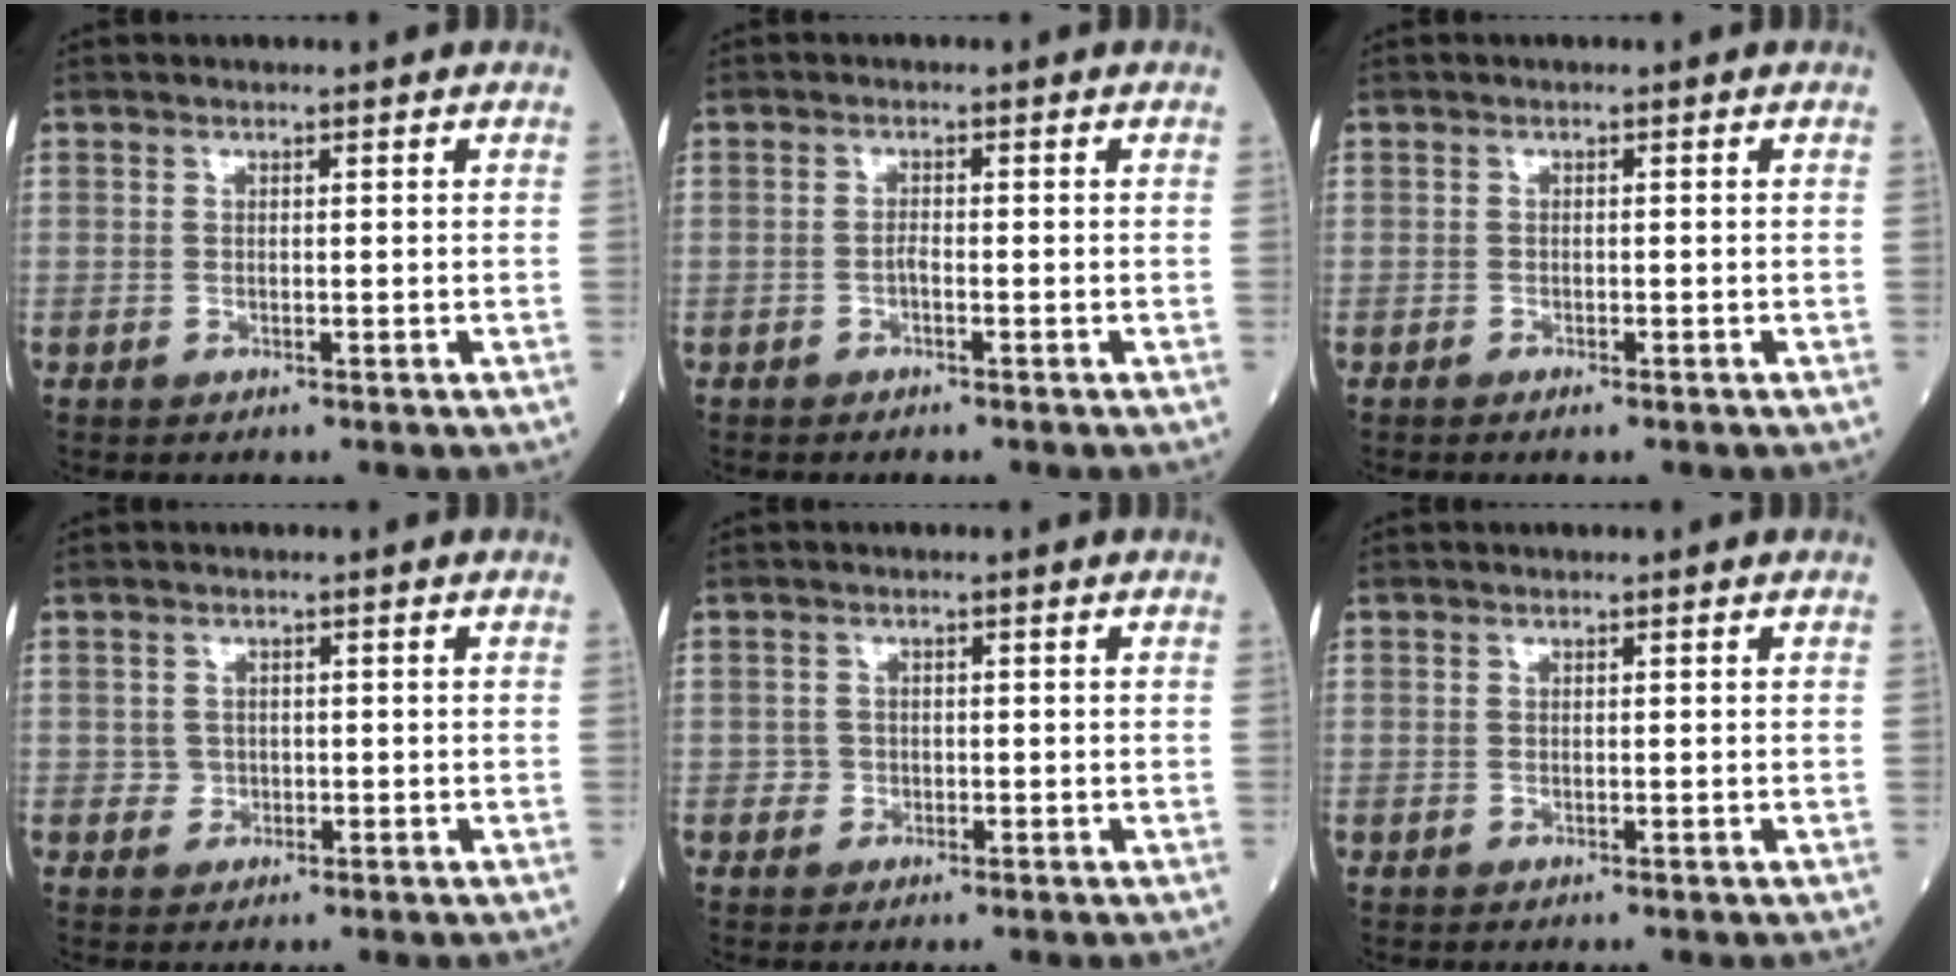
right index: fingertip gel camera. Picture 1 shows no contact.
{"total": 0.9, "force": [-0.6, 0.1, 0.7], "torque": [-0.015, 0.001, -0.012]}
{"total": 0.9, "force": [-0.7, 0.1, 0.5], "torque": [-0.013, -0.002, -0.009]}
{"total": 1.2, "force": [-0.2, 1.2, 0.1], "torque": [0.003, 0.004, -0.003]}
{"total": 1.1, "force": [-0.4, 1.1, 0.0], "torque": [0.006, 0.007, -0.010]}
{"total": 0.0}